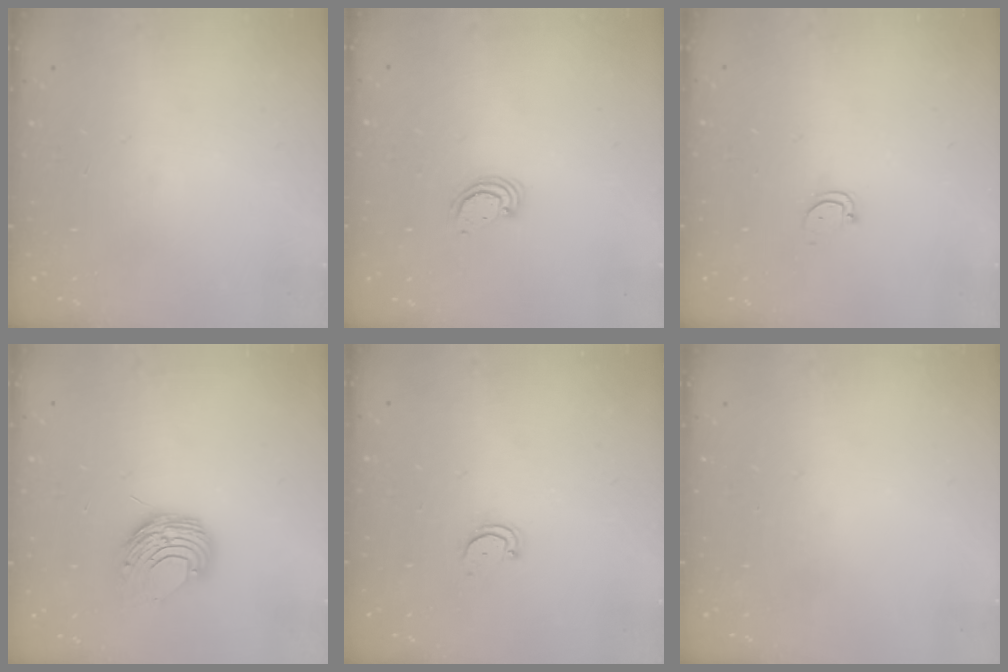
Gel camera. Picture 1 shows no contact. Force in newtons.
{"total": 2.3, "press": 2.3, "slide": 0.3}
{"total": 2.9, "press": 2.9, "slide": 0.2}
{"total": 8.8, "press": 8.8, "slide": 0.8}
{"total": 3.0, "press": 3.0, "slide": 0.2}
{"total": 0.0}